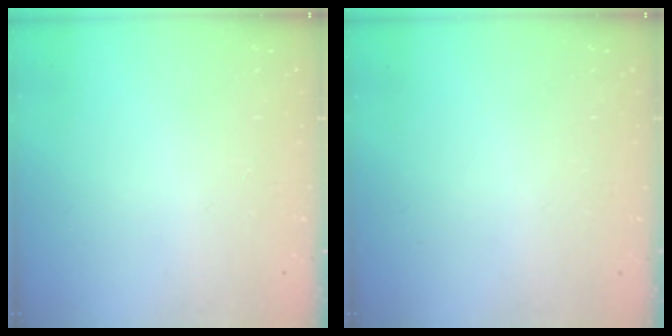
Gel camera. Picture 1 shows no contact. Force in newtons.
{"total": 0.0}